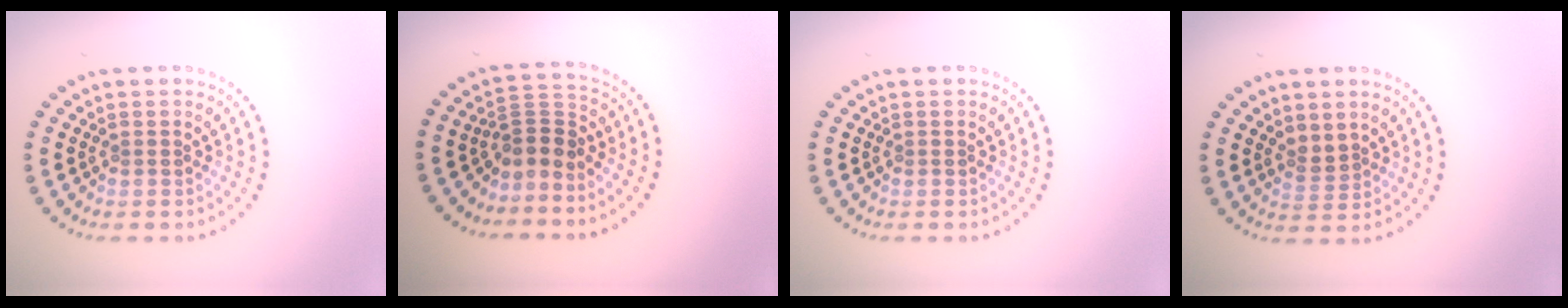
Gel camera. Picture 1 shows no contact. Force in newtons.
{"total": 2.8, "press": 2.0, "slide": 2.0}
{"total": 0.0}
{"total": 1.5, "press": 1.1, "slide": 1.1}